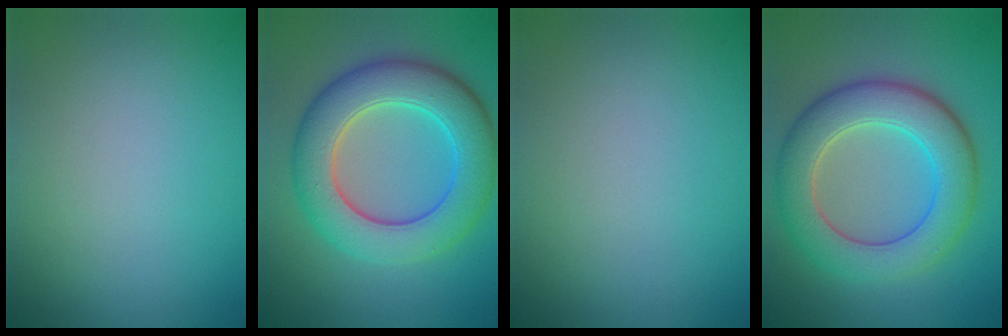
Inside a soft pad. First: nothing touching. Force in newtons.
{"total": 8.7, "press": 8.7, "slide": 0.3}
{"total": 0.0}
{"total": 7.8, "press": 7.8, "slide": 0.3}